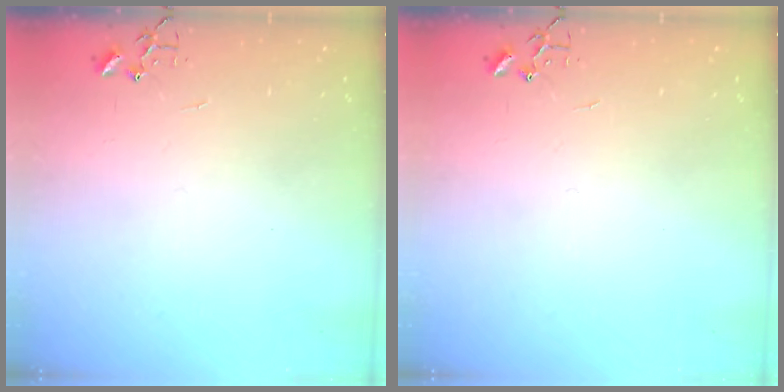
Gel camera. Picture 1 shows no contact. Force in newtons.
{"total": 0.0}